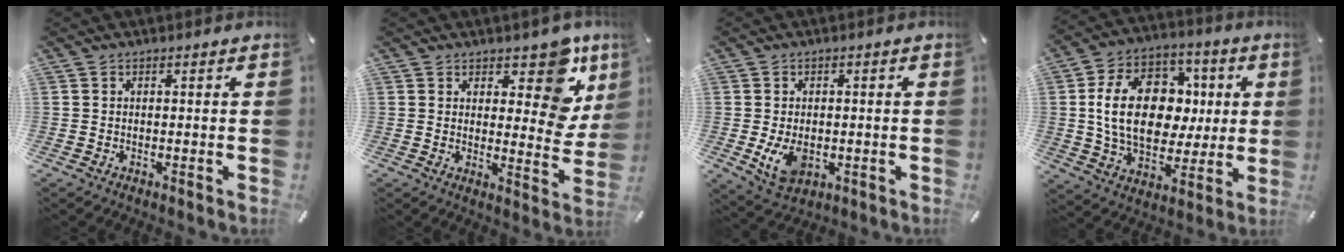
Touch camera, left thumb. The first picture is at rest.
{"total": 12.7, "force": [7.4, 6.5, 7.9], "torque": [-0.075, -0.059, 0.126]}
{"total": 6.6, "force": [-1.1, 4.8, 4.5], "torque": [-0.085, -0.005, -0.019]}
{"total": 19.7, "force": [1.9, 14.3, 13.4], "torque": [-0.243, 0.009, 0.033]}